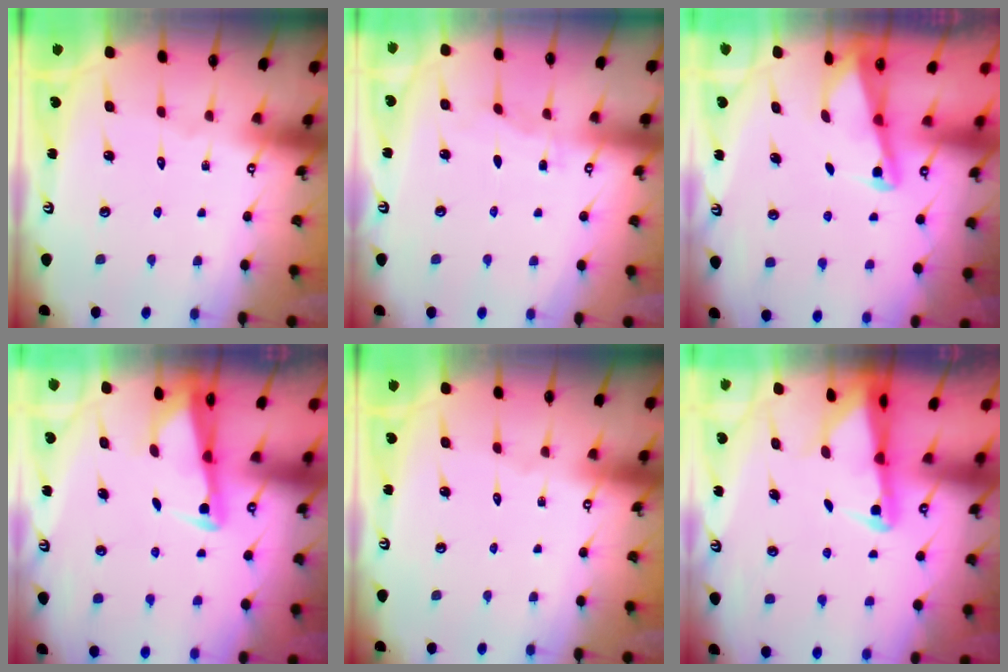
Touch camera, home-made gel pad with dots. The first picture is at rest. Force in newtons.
{"total": 2.8, "press": 2.8, "slide": 0.3}
{"total": 2.0, "press": 2.0, "slide": 0.4}
{"total": 2.4, "press": 2.4, "slide": 0.5}
{"total": 0.0}
{"total": 2.7, "press": 2.7, "slide": 0.5}